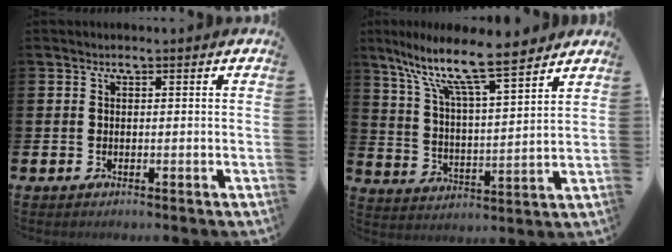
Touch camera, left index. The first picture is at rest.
{"total": 11.1, "force": [9.1, 2.0, 5.9], "torque": [-0.135, -0.058, 0.151]}